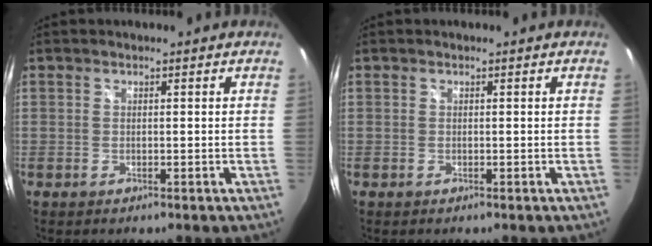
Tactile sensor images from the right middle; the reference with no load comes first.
{"total": 0.0}